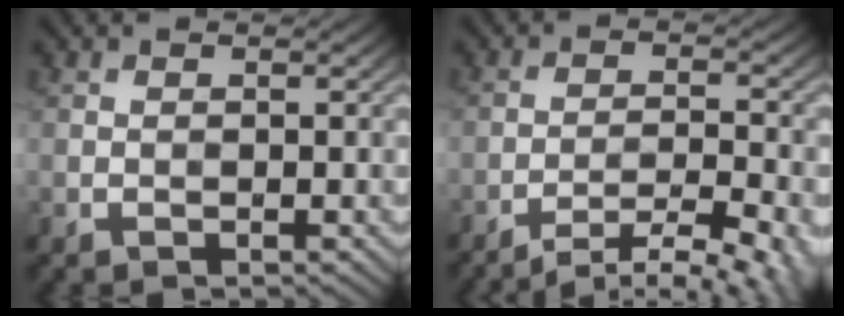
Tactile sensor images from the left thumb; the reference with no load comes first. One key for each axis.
{"total": 9.5, "fx": -7.5, "fy": 2.0, "fz": 5.5, "tx": -0.093, "ty": -0.003, "tz": -0.101}